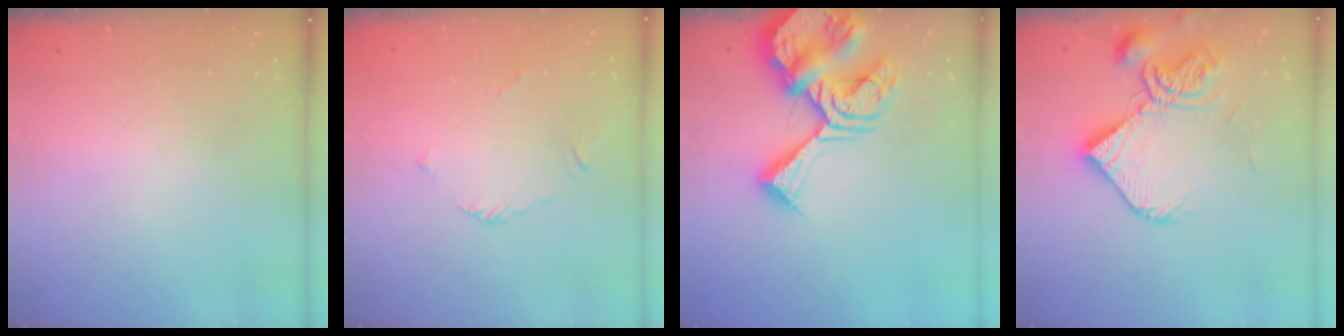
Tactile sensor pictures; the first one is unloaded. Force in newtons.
{"total": 2.5, "press": 2.4, "slide": 0.7}
{"total": 19.2, "press": 19.1, "slide": 2.4}
{"total": 14.2, "press": 14.1, "slide": 1.5}